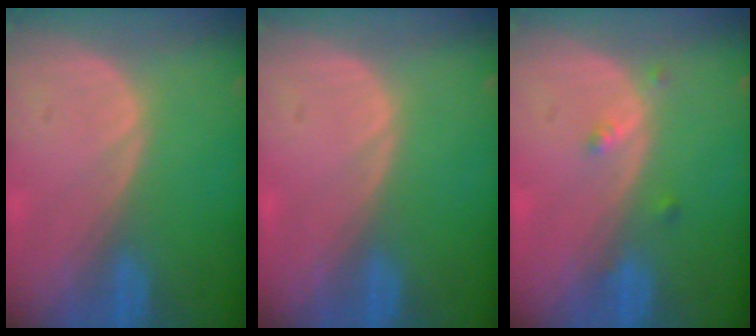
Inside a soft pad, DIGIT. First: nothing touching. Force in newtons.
{"total": 0.0}
{"total": 1.9, "press": 1.5, "slide": 1.0}